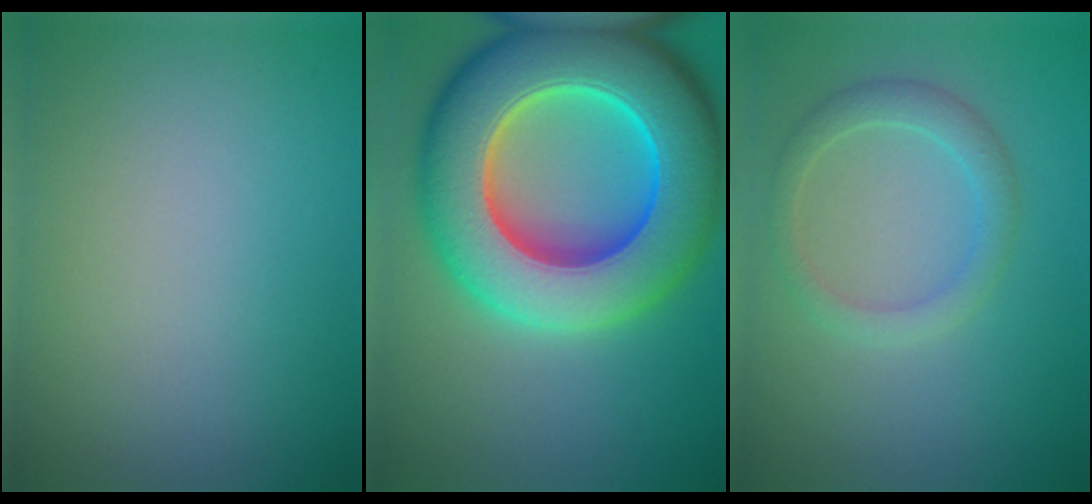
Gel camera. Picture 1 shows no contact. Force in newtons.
{"total": 15.6, "press": 15.6, "slide": 0.5}
{"total": 2.3, "press": 2.3, "slide": 0.0}